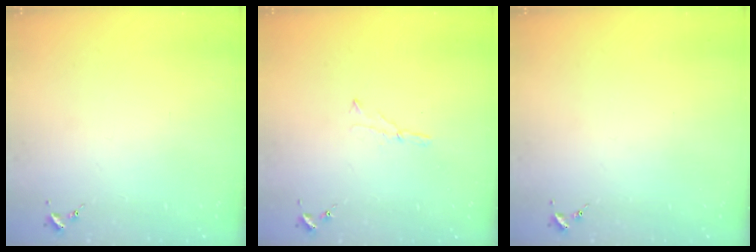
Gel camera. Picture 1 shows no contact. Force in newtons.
{"total": 3.0, "press": 3.0, "slide": 0.3}
{"total": 0.0}